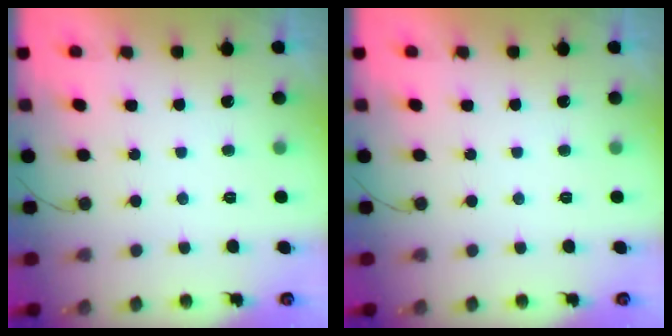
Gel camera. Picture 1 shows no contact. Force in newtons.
{"total": 0.0}